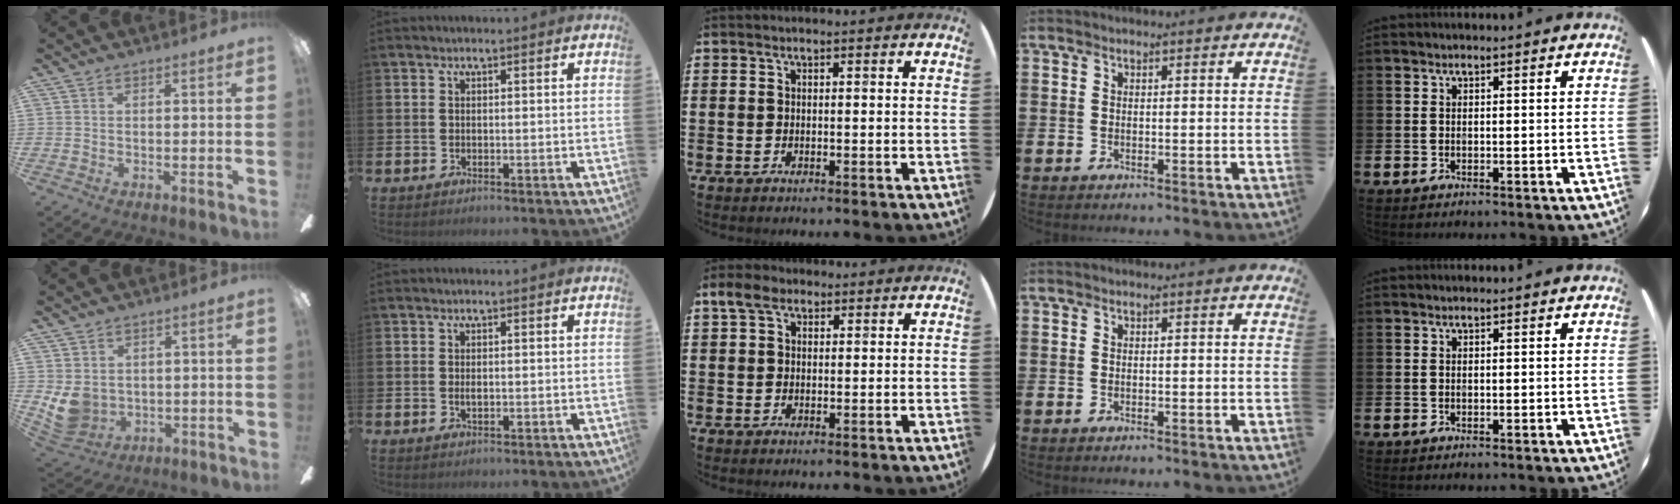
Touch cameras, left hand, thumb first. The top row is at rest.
{"thumb": {"total": 7.7, "force": [1.2, 6.7, 3.5], "torque": [-0.101, -0.012, 0.025]}, "index": {"total": 0.8, "force": [0.1, 0.3, 0.7], "torque": [-0.018, 0.001, 0.003]}, "middle": {"total": 3.6, "force": [2.2, 2.2, 1.9], "torque": [-0.035, 0.009, 0.037]}}